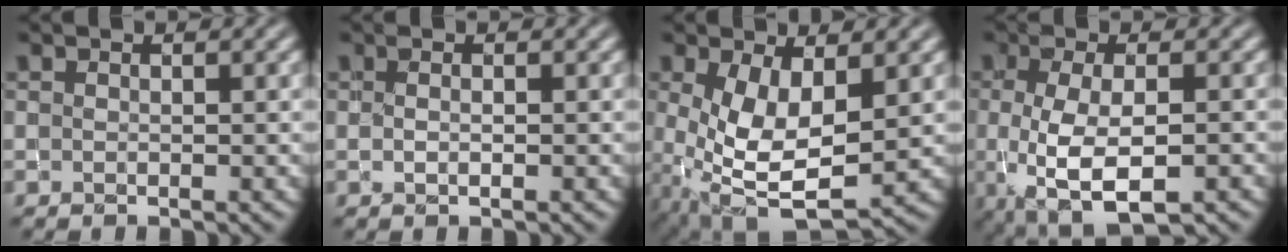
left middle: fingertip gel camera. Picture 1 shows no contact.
{"total": 0.5, "force": [0.2, 0.2, 0.4], "torque": [-0.008, 0.001, 0.004]}
{"total": 7.4, "force": [-0.3, 3.5, 6.5], "torque": [-0.143, -0.009, 0.001]}
{"total": 6.4, "force": [-1.5, 2.7, 5.6], "torque": [-0.113, -0.014, -0.015]}